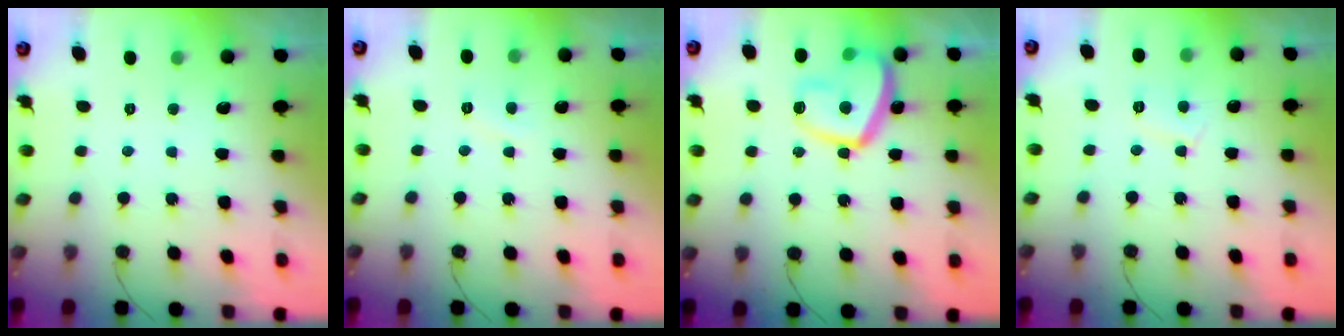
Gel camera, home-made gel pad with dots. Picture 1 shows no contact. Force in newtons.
{"total": 3.0, "press": 3.0, "slide": 0.4}
{"total": 15.6, "press": 15.5, "slide": 1.5}
{"total": 5.2, "press": 5.2, "slide": 0.4}